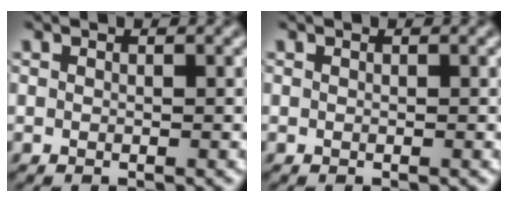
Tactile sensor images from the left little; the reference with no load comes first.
{"total": 0.0}